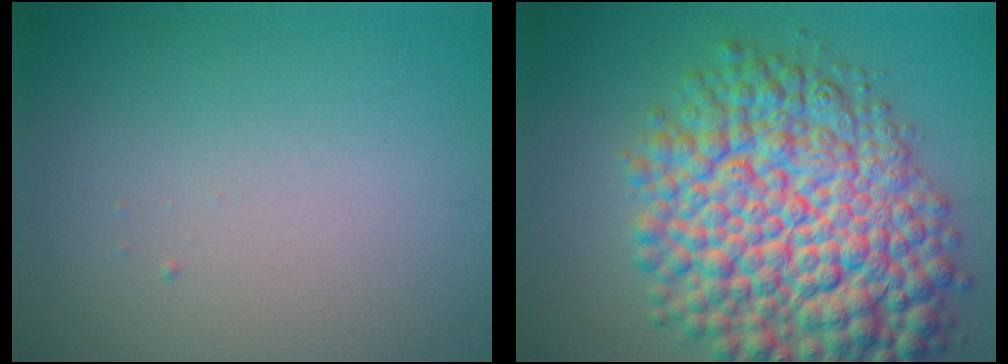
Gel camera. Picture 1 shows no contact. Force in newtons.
{"total": 12.8, "press": 12.8, "slide": 0.3}